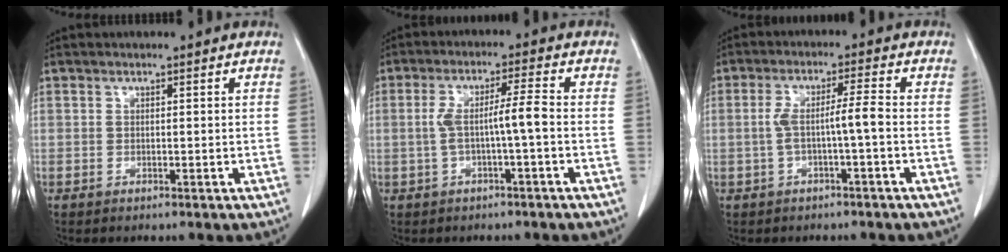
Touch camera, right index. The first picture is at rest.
{"total": 5.3, "force": [-0.9, 0.0, 5.3], "torque": [-0.102, 0.019, -0.011]}
{"total": 4.7, "force": [-1.0, 0.0, 4.6], "torque": [-0.090, 0.018, -0.013]}